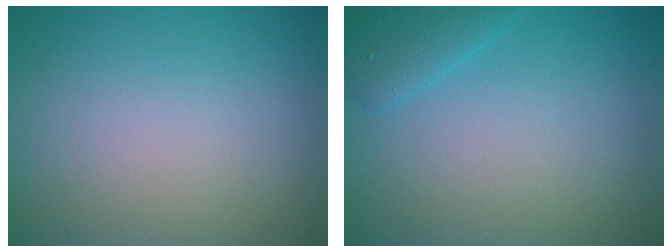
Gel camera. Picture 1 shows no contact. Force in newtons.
{"total": 1.9, "press": 1.9, "slide": 0.1}